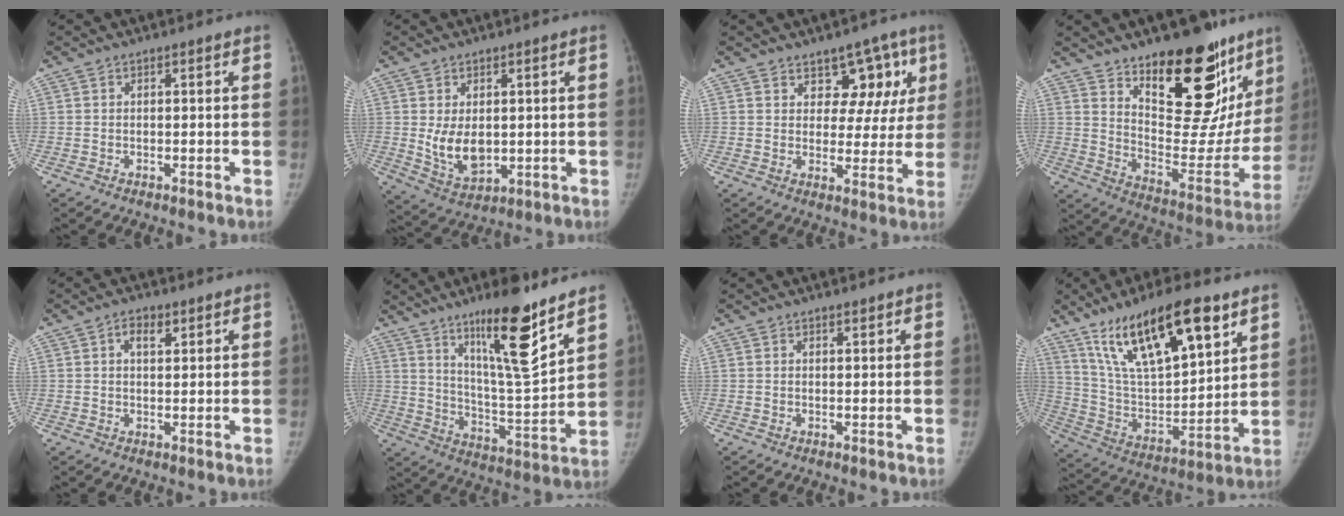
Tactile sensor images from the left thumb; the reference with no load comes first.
{"total": 8.2, "force": [0.4, 5.3, 6.3], "torque": [-0.091, -0.017, 0.025]}
{"total": 9.3, "force": [5.0, 6.3, 4.8], "torque": [-0.002, -0.018, 0.064]}
{"total": 27.1, "force": [17.2, 11.7, 17.4], "torque": [-0.198, -0.103, 0.263]}
{"total": 3.4, "force": [1.6, 1.9, 2.3], "torque": [-0.029, -0.004, 0.024]}
{"total": 17.5, "force": [11.4, 2.9, 13.0], "torque": [-0.190, -0.080, 0.195]}
{"total": 0.8, "force": [0.7, 0.3, 0.3], "torque": [-0.003, -0.005, 0.010]}
{"total": 23.9, "force": [13.9, 8.4, 17.6], "torque": [-0.275, -0.040, 0.256]}